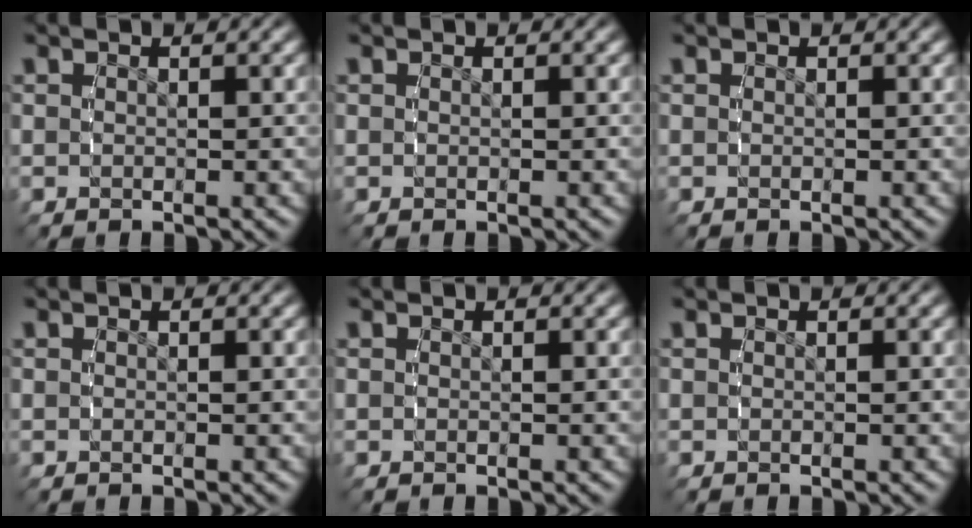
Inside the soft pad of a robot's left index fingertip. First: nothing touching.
{"total": 0.0}
{"total": 0.0}
{"total": 0.0}
{"total": 0.0}
{"total": 0.0}